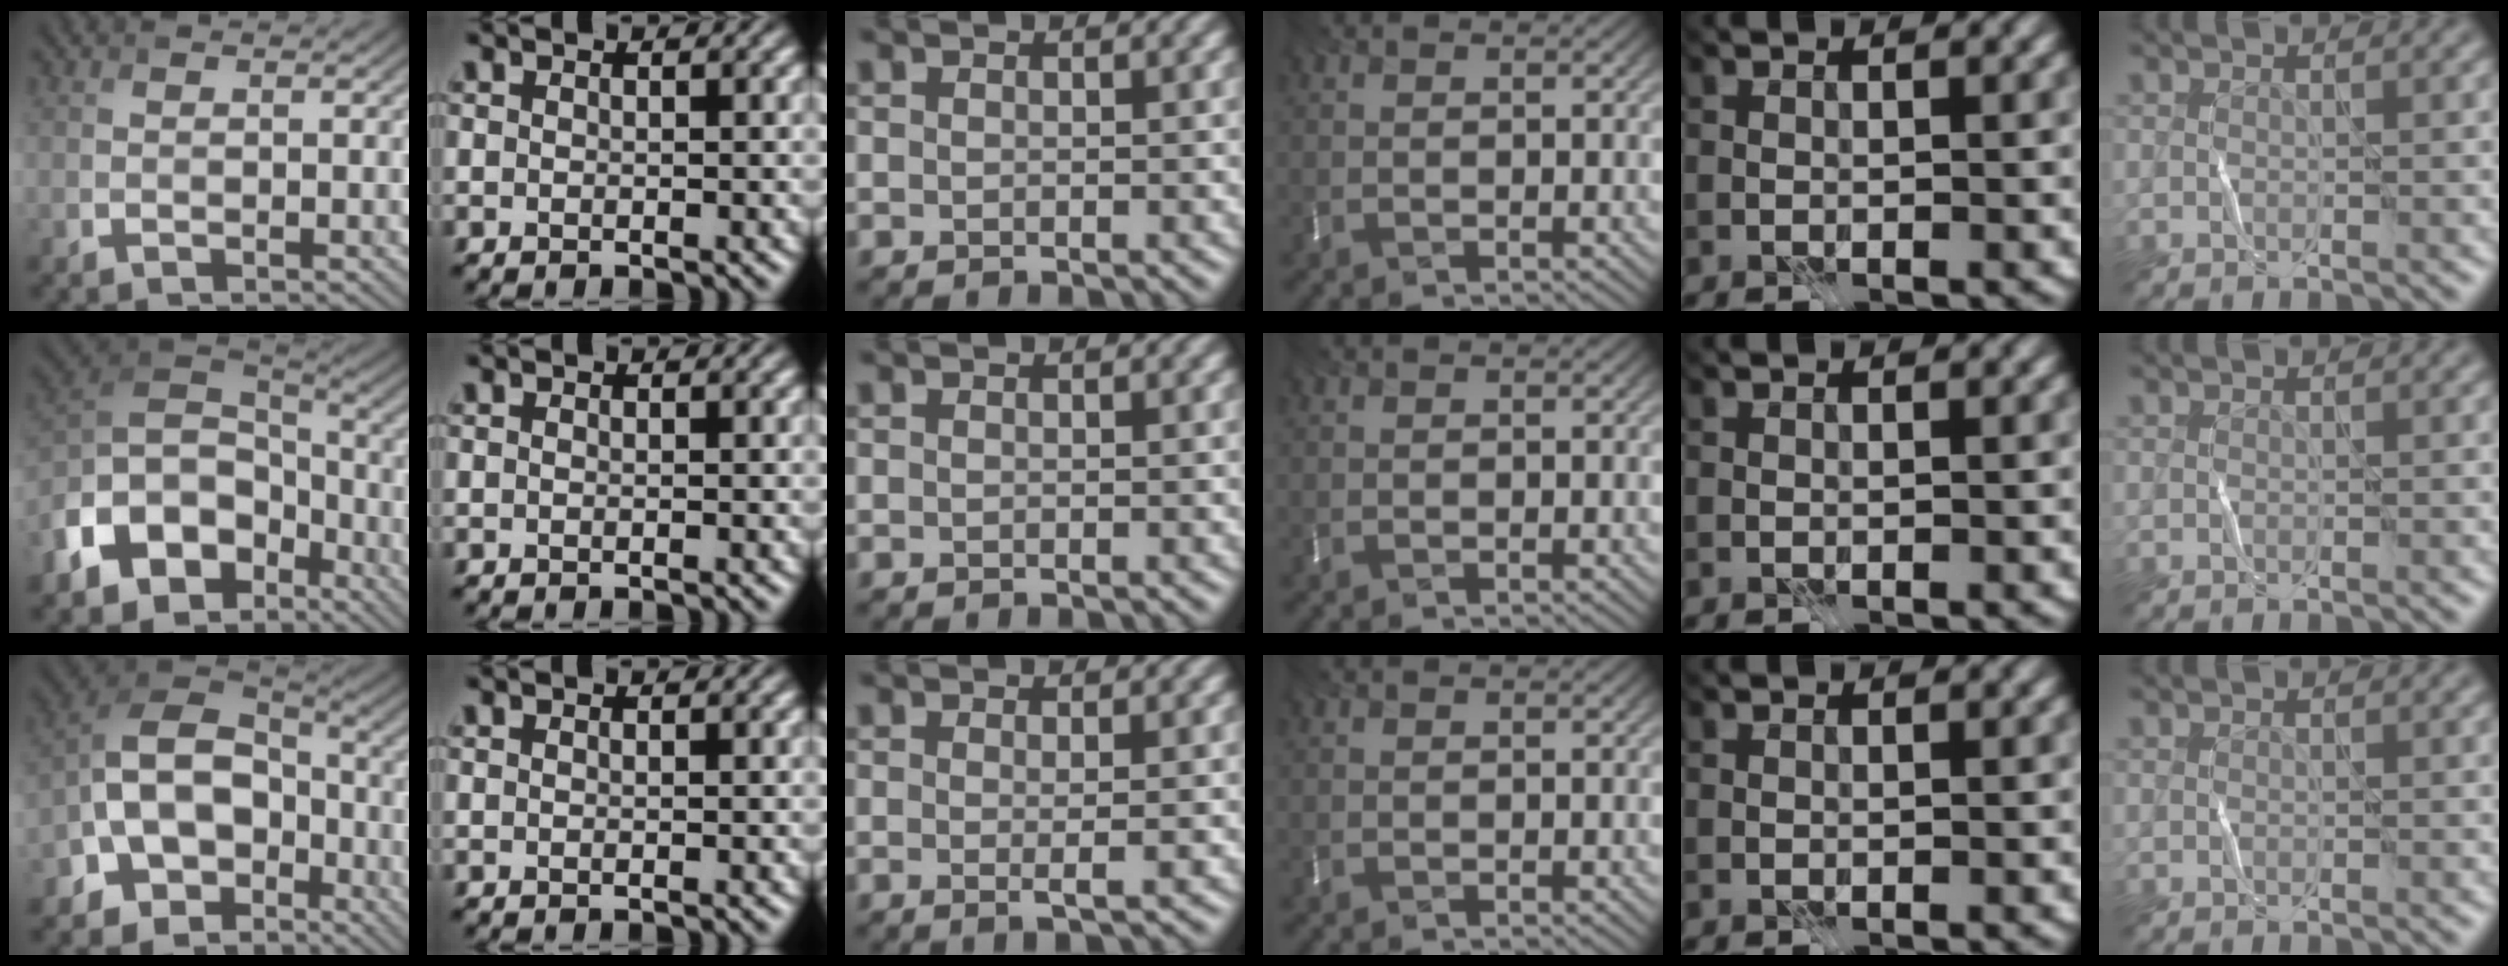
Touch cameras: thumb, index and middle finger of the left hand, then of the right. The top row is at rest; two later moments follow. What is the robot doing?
{"motion": "fold", "object": "bubble wrap"}